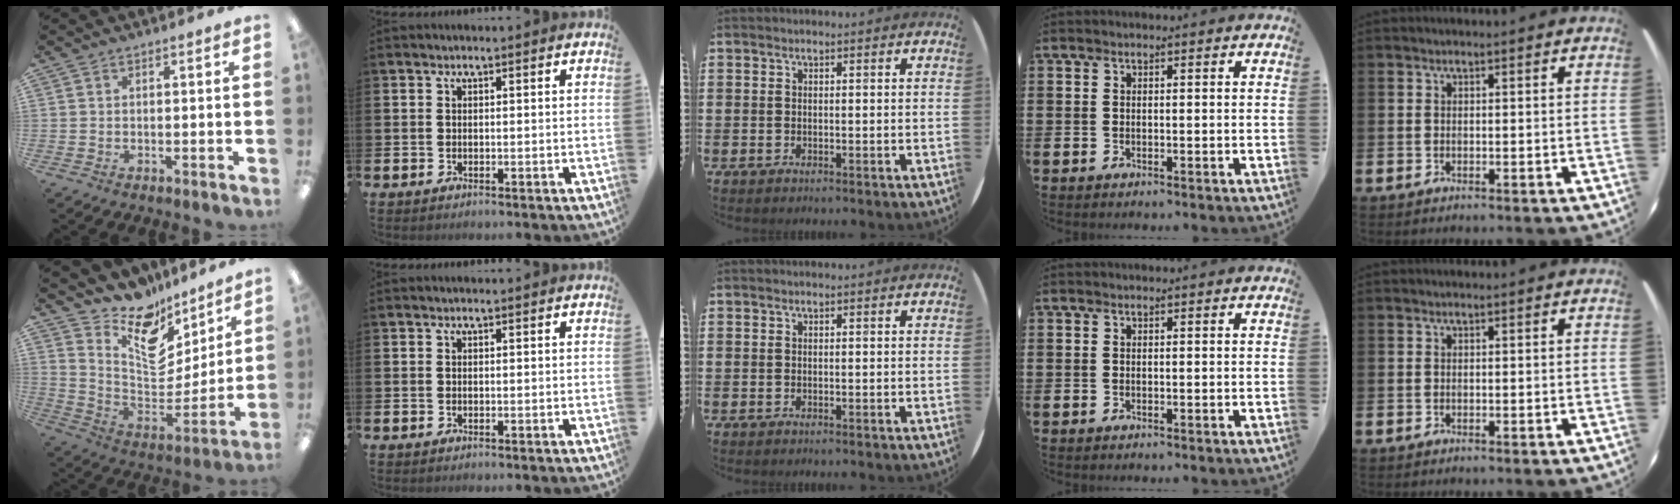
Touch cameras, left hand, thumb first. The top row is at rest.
{"thumb": {"total": 14.8, "force": [11.6, 7.3, 5.7], "torque": [-0.105, -0.110, 0.209]}}